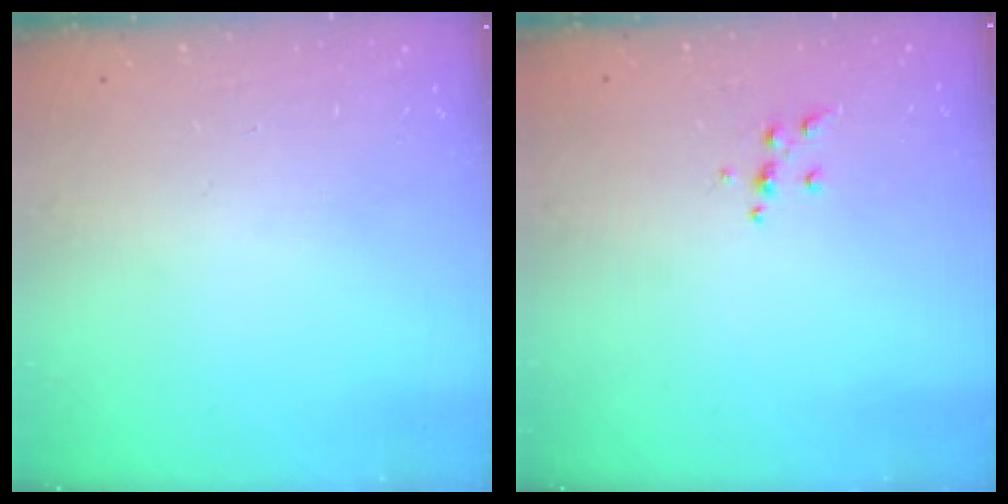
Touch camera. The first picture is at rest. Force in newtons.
{"total": 4.5, "press": 4.5, "slide": 0.5}